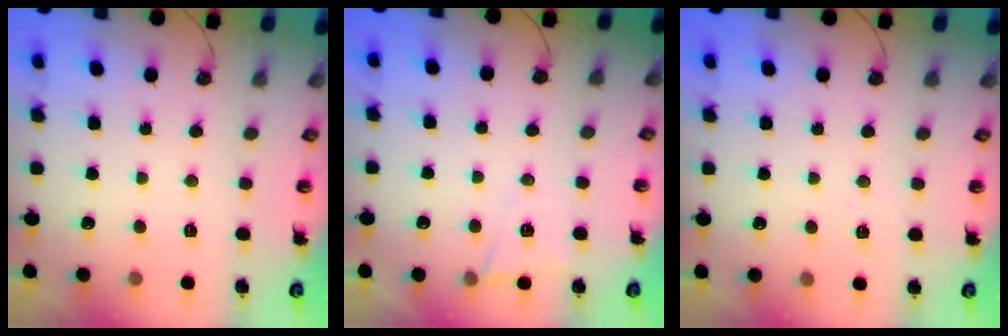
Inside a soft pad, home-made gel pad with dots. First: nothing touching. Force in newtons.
{"total": 6.6, "press": 5.1, "slide": 4.2}
{"total": 5.8, "press": 3.7, "slide": 4.4}